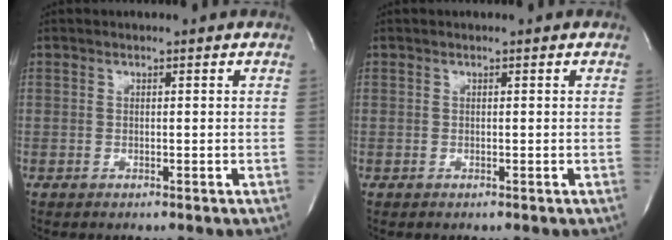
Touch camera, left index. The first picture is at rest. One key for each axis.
{"total": 0.0}